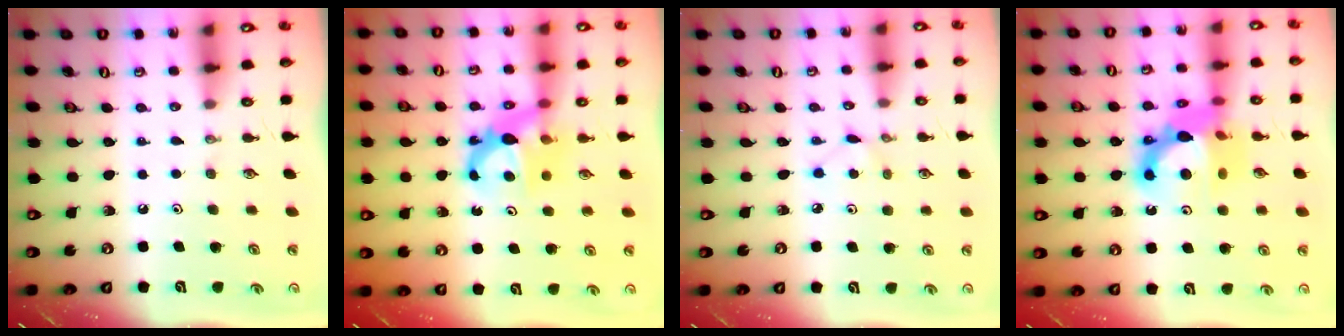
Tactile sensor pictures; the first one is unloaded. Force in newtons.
{"total": 6.7, "press": 6.7, "slide": 0.2}
{"total": 2.5, "press": 2.5, "slide": 0.3}
{"total": 14.7, "press": 14.6, "slide": 1.6}